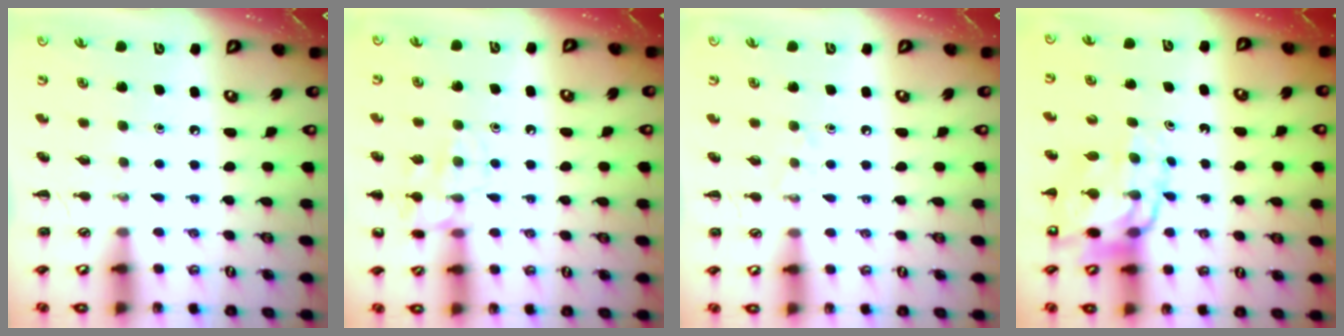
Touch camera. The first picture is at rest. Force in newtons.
{"total": 10.9, "press": 10.9, "slide": 0.8}
{"total": 3.5, "press": 3.4, "slide": 0.9}
{"total": 12.7, "press": 12.2, "slide": 3.6}